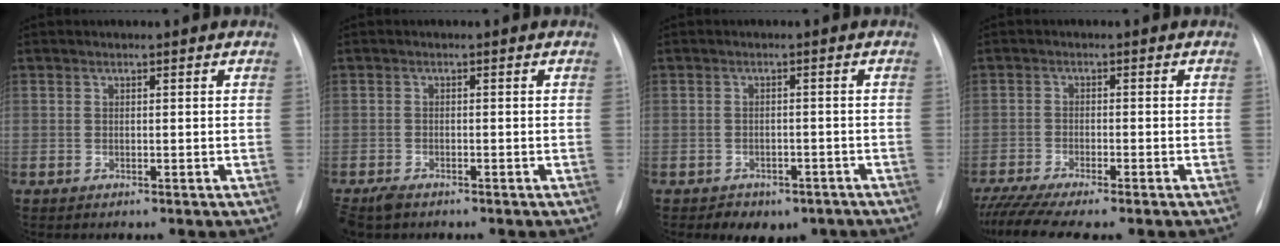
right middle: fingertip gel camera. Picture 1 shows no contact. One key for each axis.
{"total": 3.3, "fx": -2.5, "fy": 1.3, "fz": 1.7, "tx": -0.036, "ty": -0.007, "tz": -0.042}
{"total": 6.2, "fx": -4.6, "fy": 3.6, "fz": 2.1, "tx": -0.015, "ty": 0.013, "tz": -0.049}
{"total": 8.8, "fx": -7.3, "fy": 0.8, "fz": 4.9, "tx": -0.071, "ty": -0.013, "tz": -0.113}